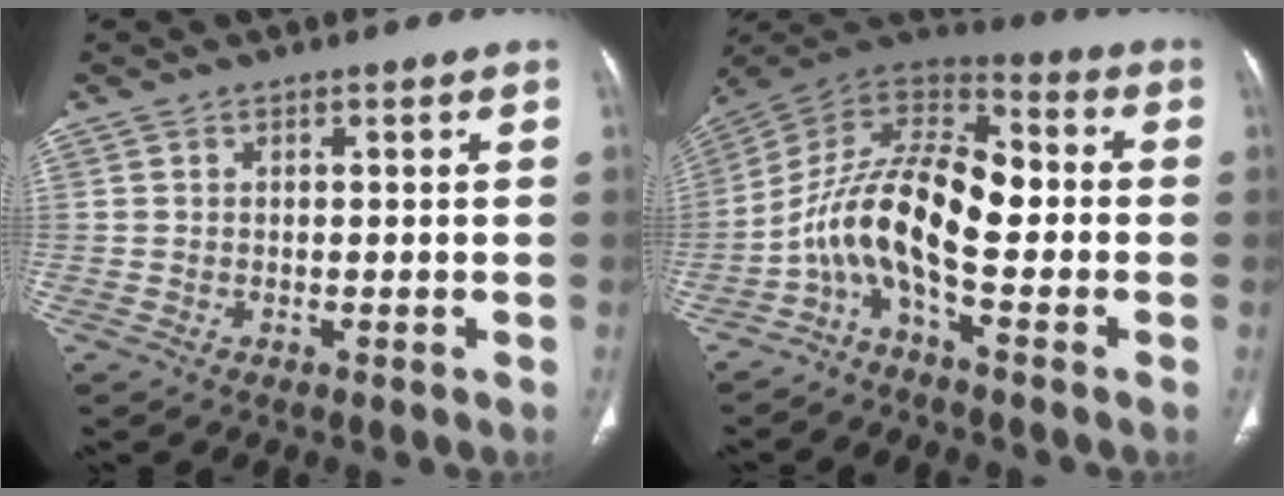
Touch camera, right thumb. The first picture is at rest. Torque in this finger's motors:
{"motor_torque": [2.52, 2.49, 1.43, -1.34, 0.65]}